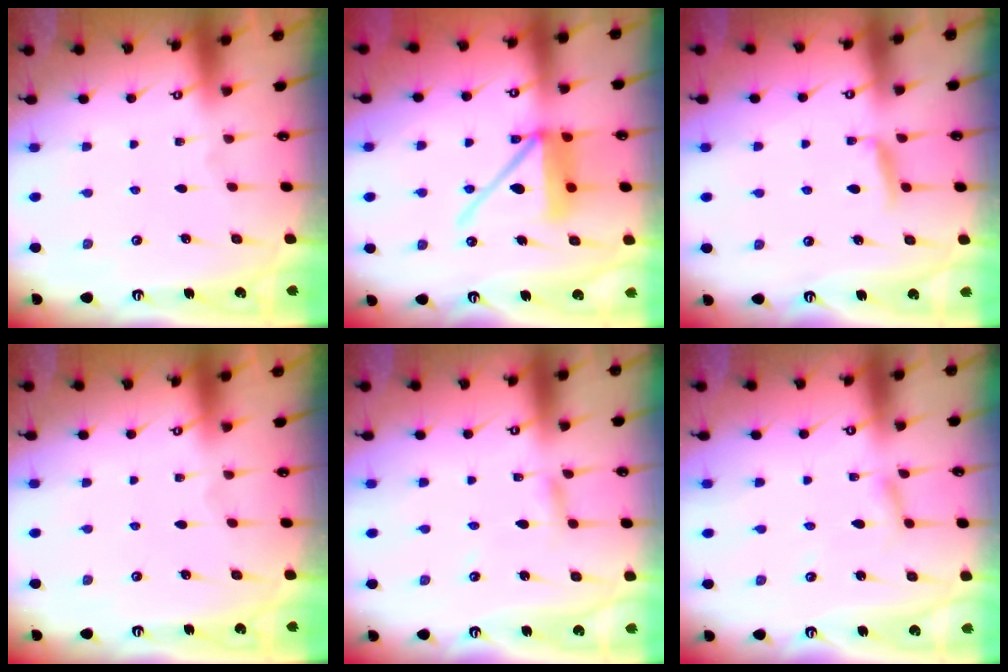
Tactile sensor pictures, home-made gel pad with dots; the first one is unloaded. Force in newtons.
{"total": 12.9, "press": 12.8, "slide": 2.0}
{"total": 6.2, "press": 6.1, "slide": 1.0}
{"total": 0.0}
{"total": 3.3, "press": 3.3, "slide": 0.1}
{"total": 2.2, "press": 2.2, "slide": 0.3}